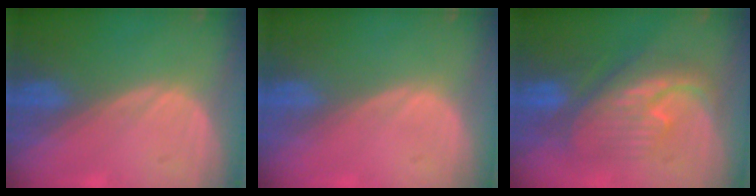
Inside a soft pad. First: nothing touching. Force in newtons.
{"total": 0.0}
{"total": 8.3, "press": 8.3, "slide": 0.2}